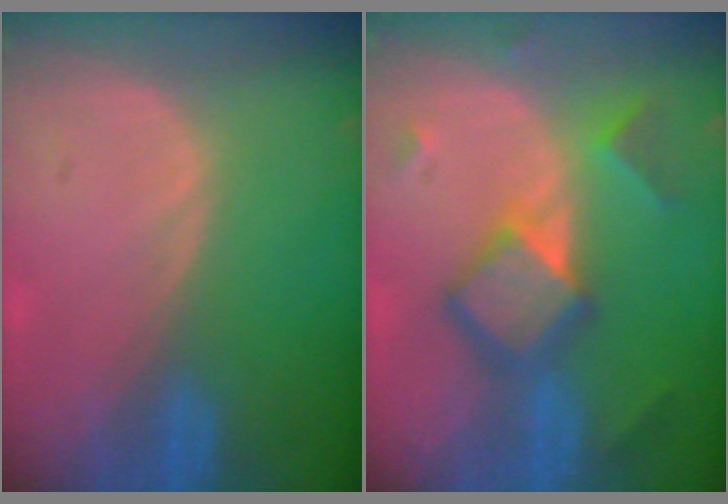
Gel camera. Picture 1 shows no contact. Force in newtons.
{"total": 7.4, "press": 7.4, "slide": 0.5}